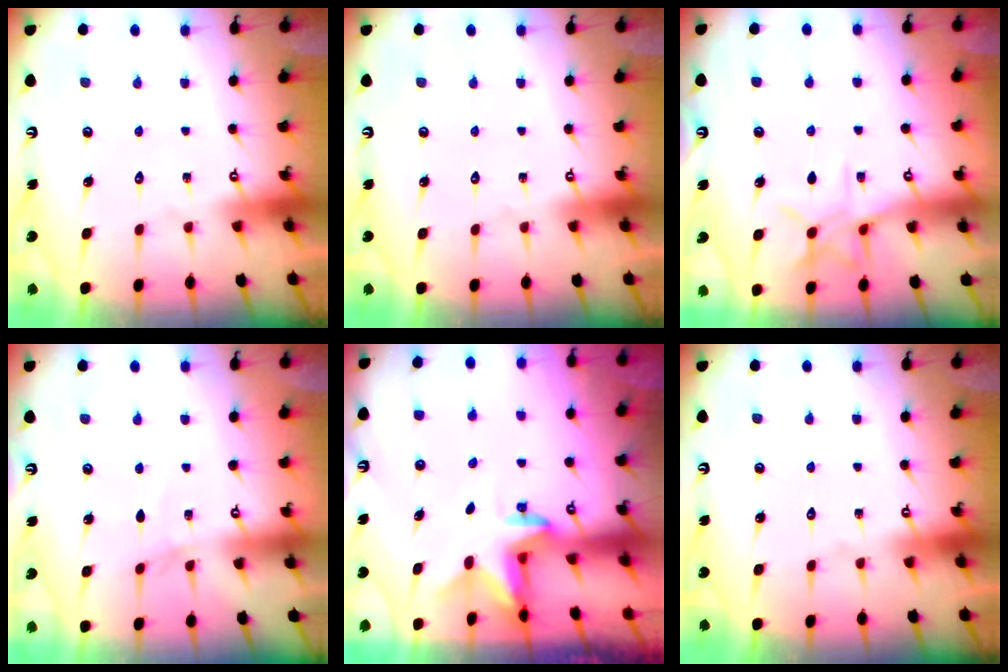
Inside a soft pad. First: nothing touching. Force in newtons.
{"total": 0.0}
{"total": 8.9, "press": 8.9, "slide": 0.5}
{"total": 3.1, "press": 3.1, "slide": 0.4}
{"total": 2.5, "press": 2.4, "slide": 0.5}
{"total": 0.0}